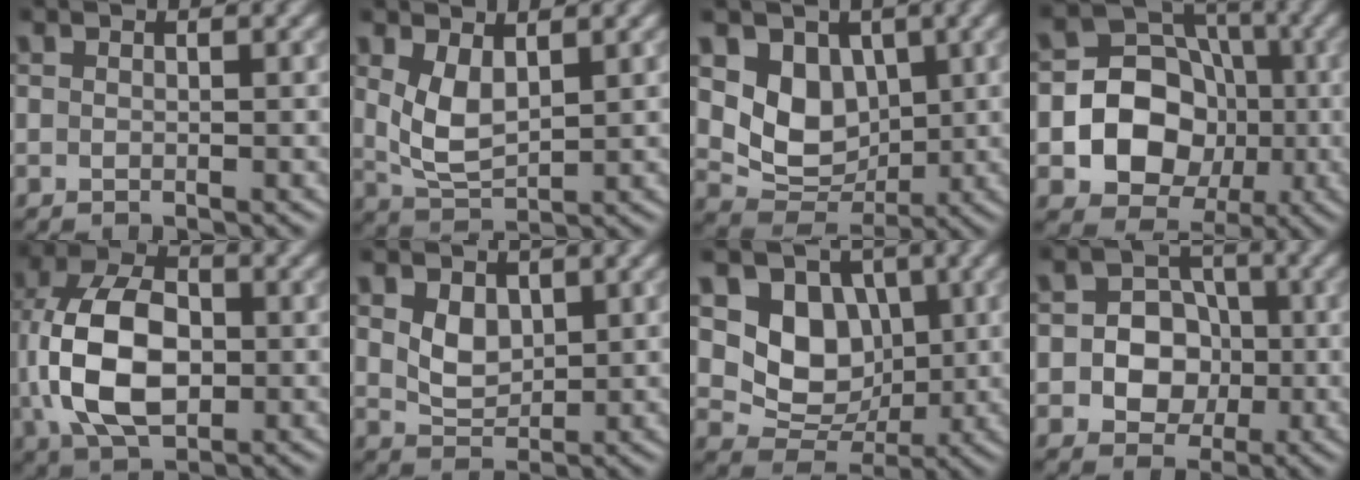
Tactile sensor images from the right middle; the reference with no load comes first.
{"total": 3.7, "force": [1.2, 1.9, 3.0], "torque": [-0.072, -0.005, 0.031]}
{"total": 5.7, "force": [1.5, 4.5, 3.2], "torque": [-0.058, -0.015, 0.025]}
{"total": 10.3, "force": [-1.7, 8.8, 4.9], "torque": [-0.065, 0.002, -0.057]}
{"total": 10.2, "force": [-0.7, 6.5, 7.9], "torque": [-0.172, 0.002, -0.016]}
{"total": 2.7, "force": [1.0, 1.9, 1.6], "torque": [-0.034, -0.005, 0.023]}
{"total": 6.6, "force": [1.5, 5.3, 3.7], "torque": [-0.058, -0.009, 0.017]}
{"total": 6.1, "force": [-0.7, 5.5, 2.6], "torque": [-0.020, 0.018, -0.035]}